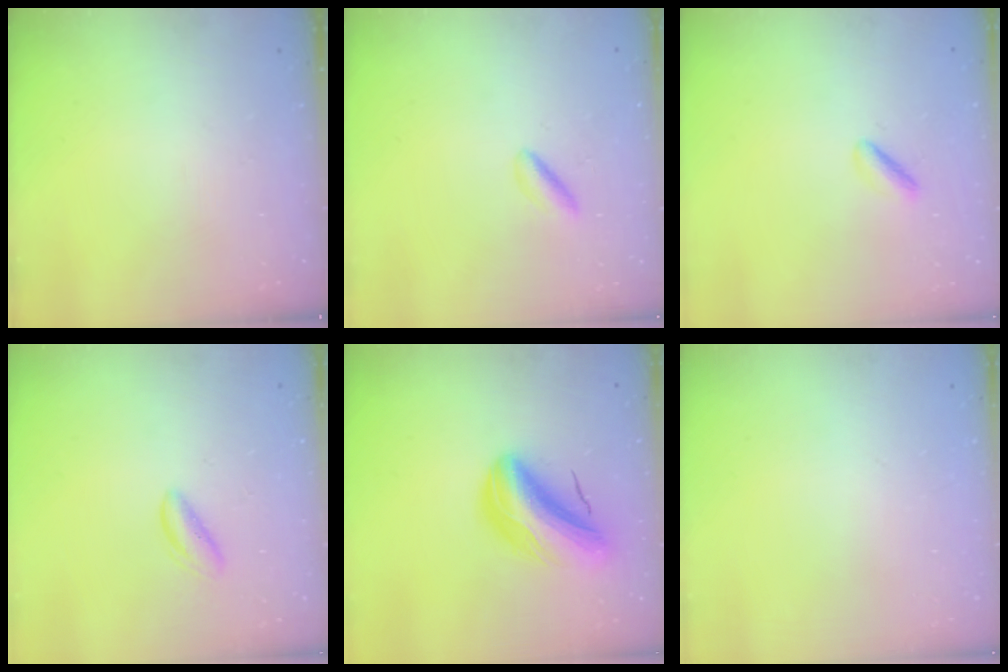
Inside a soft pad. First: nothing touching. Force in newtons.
{"total": 2.8, "press": 2.7, "slide": 0.8}
{"total": 2.3, "press": 2.0, "slide": 1.1}
{"total": 3.3, "press": 3.3, "slide": 0.3}
{"total": 11.8, "press": 11.3, "slide": 3.4}
{"total": 2.0, "press": 2.0, "slide": 0.1}